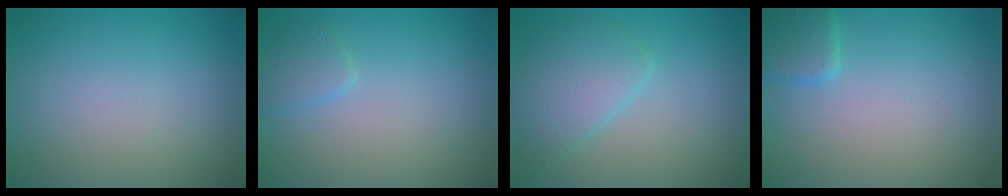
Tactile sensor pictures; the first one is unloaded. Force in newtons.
{"total": 1.4, "press": 1.4, "slide": 0.1}
{"total": 3.6, "press": 3.6, "slide": 0.1}
{"total": 2.1, "press": 2.1, "slide": 0.1}